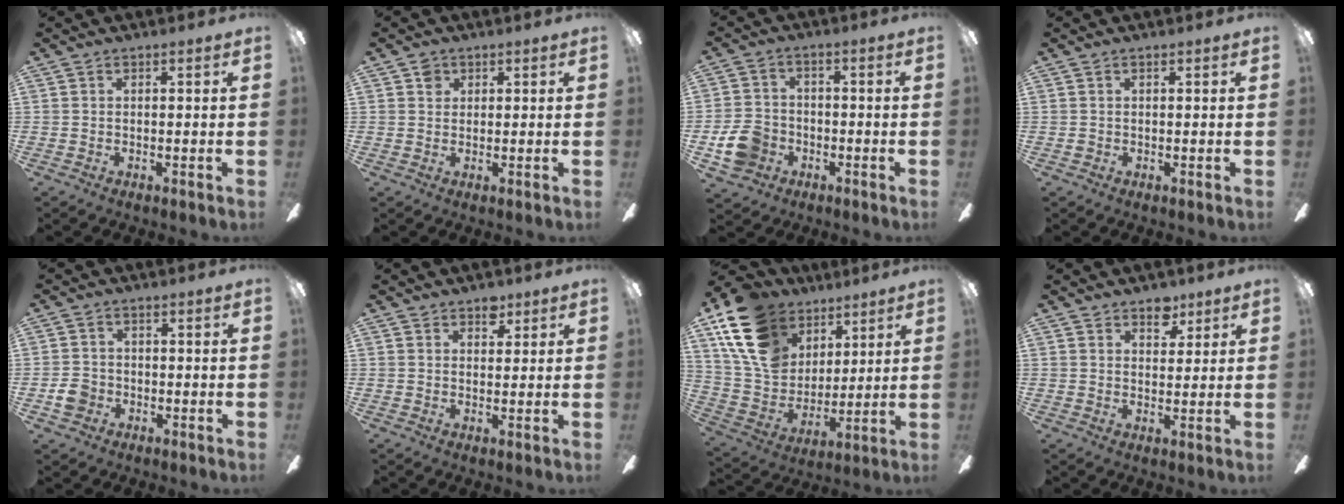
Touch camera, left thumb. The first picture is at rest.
{"total": 2.3, "force": [1.2, 1.8, 0.6], "torque": [-0.007, 0.001, 0.020]}
{"total": 9.3, "force": [-3.4, 7.4, 4.4], "torque": [-0.102, 0.025, -0.061]}
{"total": 0.7, "force": [0.1, 0.6, 0.3], "torque": [-0.005, 0.005, 0.001]}
{"total": 4.5, "force": [-1.5, 3.8, 1.9], "torque": [-0.043, 0.008, -0.027]}
{"total": 4.8, "force": [3.6, 2.9, 1.4], "torque": [-0.006, -0.015, 0.060]}
{"total": 19.3, "force": [10.5, 13.5, 9.0], "torque": [-0.191, -0.037, 0.205]}
{"total": 5.4, "force": [3.9, 3.2, 1.8], "torque": [-0.007, -0.022, 0.066]}